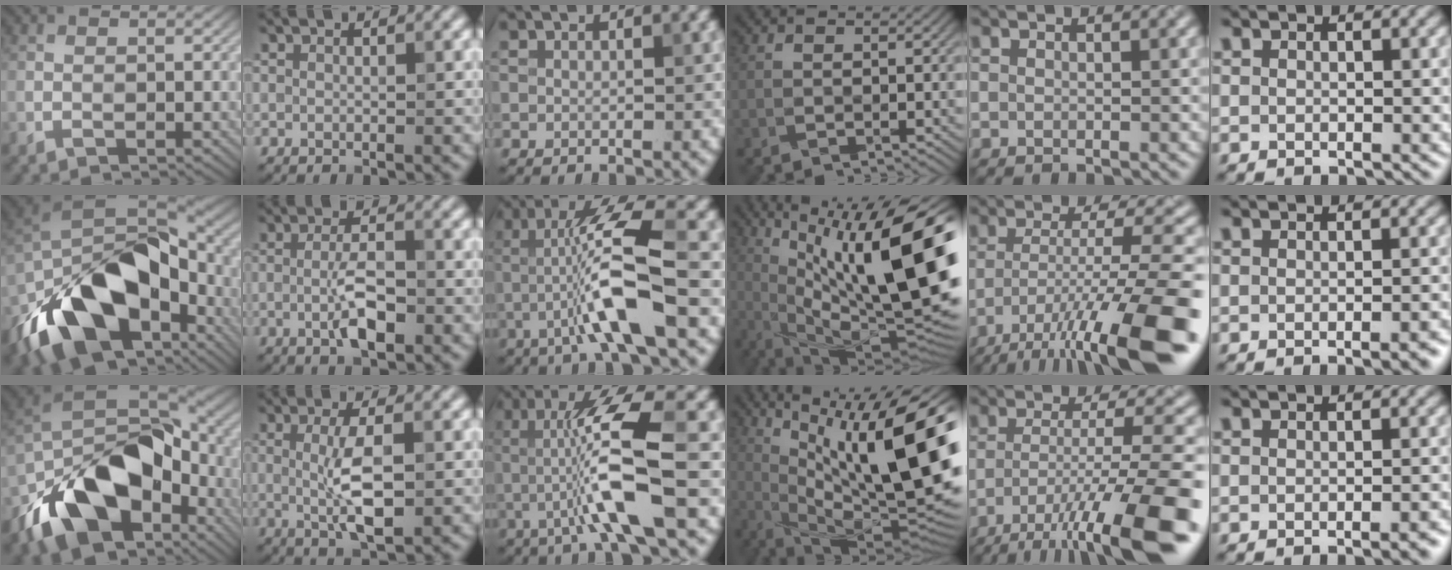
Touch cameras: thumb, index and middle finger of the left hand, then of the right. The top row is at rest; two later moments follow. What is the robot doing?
{"motion": "wrap", "object": "ethernet cable"}